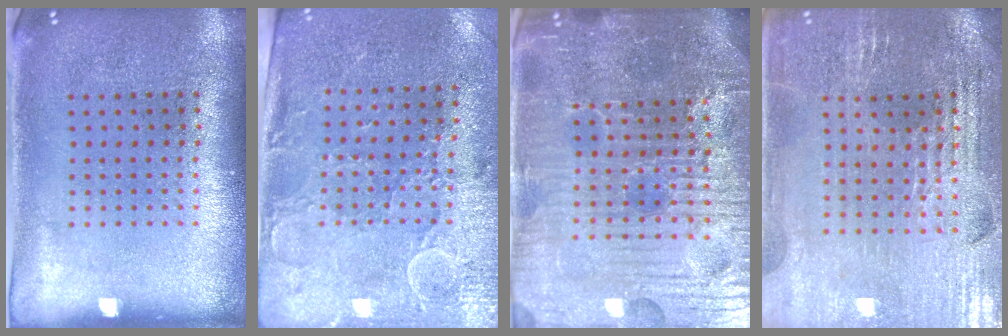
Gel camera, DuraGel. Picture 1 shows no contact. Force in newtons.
{"total": 3.0, "press": 2.6, "slide": 1.5}
{"total": 6.1, "press": 5.7, "slide": 2.3}
{"total": 2.8, "press": 2.7, "slide": 0.5}